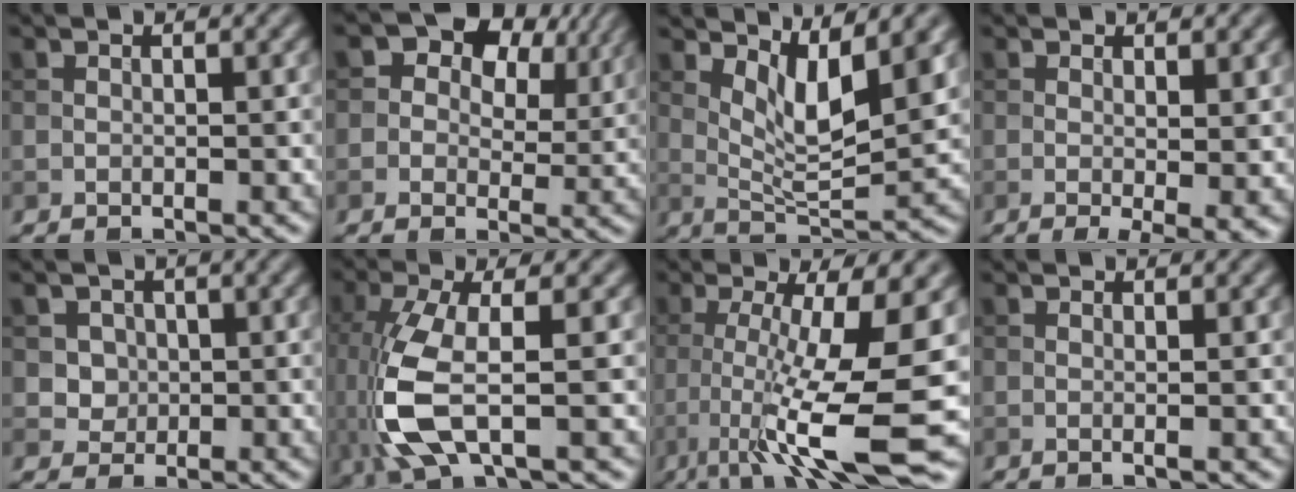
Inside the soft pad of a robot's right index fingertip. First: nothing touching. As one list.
[{"total": 7.3, "force": [3.3, 4.9, 4.3], "torque": [-0.066, 0.007, 0.036]}, {"total": 5.0, "force": [2.3, 1.5, 4.2], "torque": [-0.080, -0.014, 0.047]}, {"total": 4.0, "force": [-0.5, 0.7, 3.9], "torque": [-0.054, -0.011, -0.004]}, {"total": 3.1, "force": [1.0, 2.8, 1.1], "torque": [-0.018, 0.000, 0.024]}, {"total": 7.4, "force": [-1.2, 2.7, 6.9], "torque": [-0.179, -0.009, -0.021]}, {"total": 11.1, "force": [-3.0, 2.1, 10.5], "torque": [-0.166, -0.007, -0.050]}, {"total": 0.7, "force": [0.1, 0.2, 0.7], "torque": [-0.009, 0.001, -0.001]}]